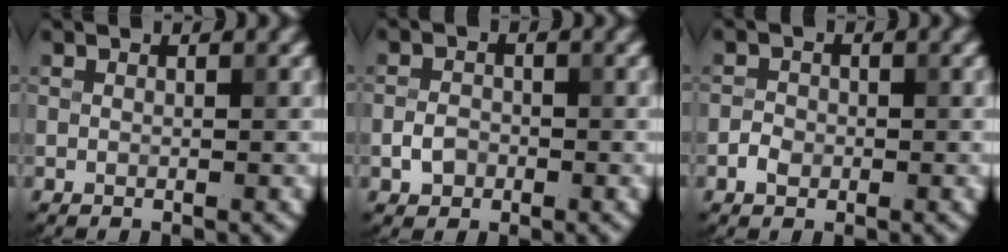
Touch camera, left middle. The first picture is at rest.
{"total": 1.8, "force": [-0.7, 1.4, 0.8], "torque": [-0.013, 0.001, -0.017]}
{"total": 1.4, "force": [-0.6, 1.1, 0.7], "torque": [-0.008, 0.003, -0.014]}